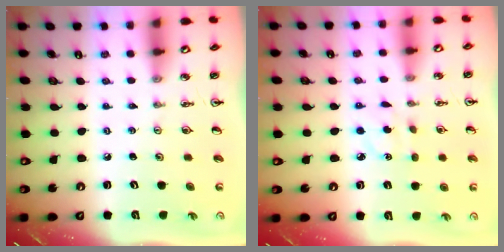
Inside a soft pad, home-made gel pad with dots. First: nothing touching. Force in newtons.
{"total": 3.2, "press": 3.1, "slide": 0.9}